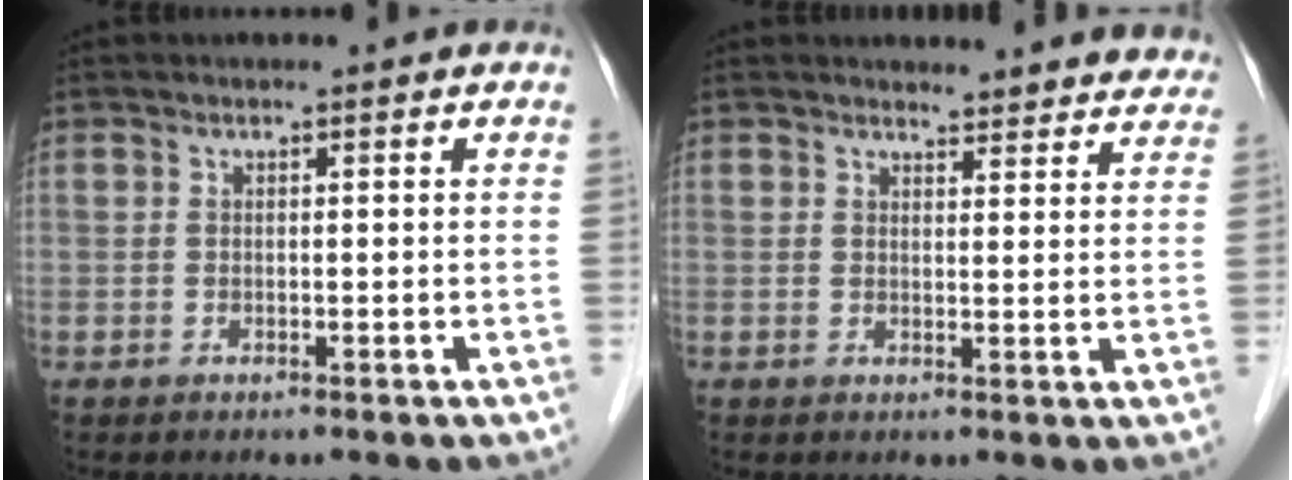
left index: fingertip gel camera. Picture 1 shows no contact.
{"total": 8.7, "force": [8.3, 2.3, 0.5], "torque": [0.035, -0.006, 0.065]}